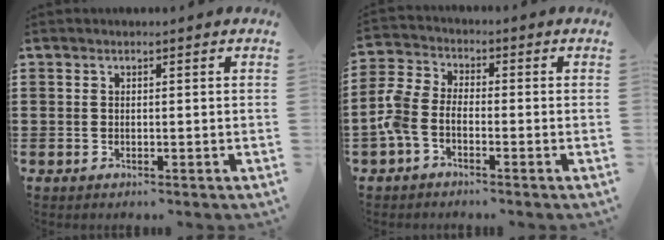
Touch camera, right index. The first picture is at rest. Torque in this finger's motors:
{"motor_torque": [0.95, 0.25, 0.62, 0.19]}